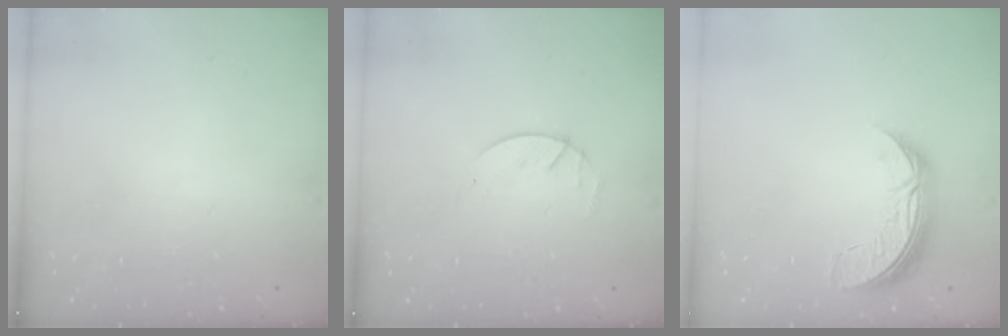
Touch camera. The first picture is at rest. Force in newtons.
{"total": 1.8, "press": 1.8, "slide": 0.2}
{"total": 7.8, "press": 7.8, "slide": 0.7}